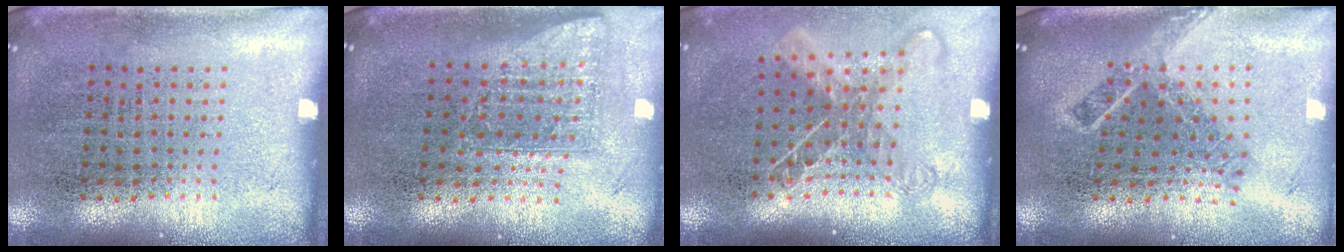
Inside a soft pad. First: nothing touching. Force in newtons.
{"total": 1.6, "press": 1.3, "slide": 1.0}
{"total": 1.6, "press": 1.3, "slide": 1.0}
{"total": 1.9, "press": 1.4, "slide": 1.4}